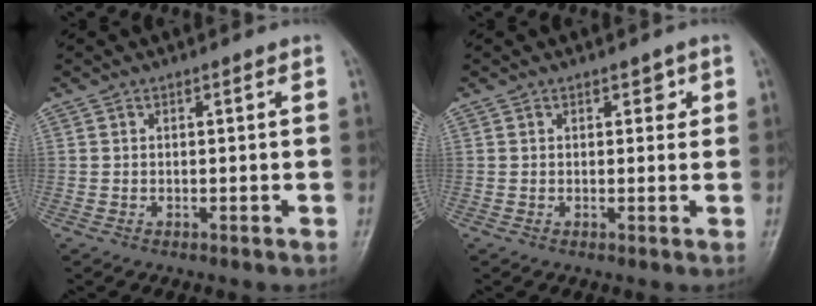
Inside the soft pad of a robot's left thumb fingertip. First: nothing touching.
{"total": 1.7, "force": [0.8, 1.1, 1.0], "torque": [0.004, -0.001, 0.007]}